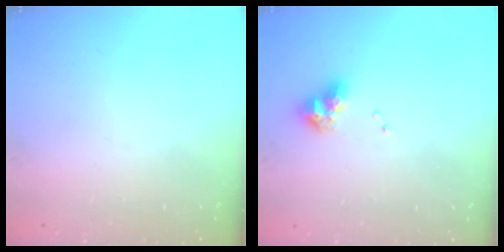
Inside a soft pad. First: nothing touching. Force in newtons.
{"total": 9.0, "press": 8.9, "slide": 1.0}